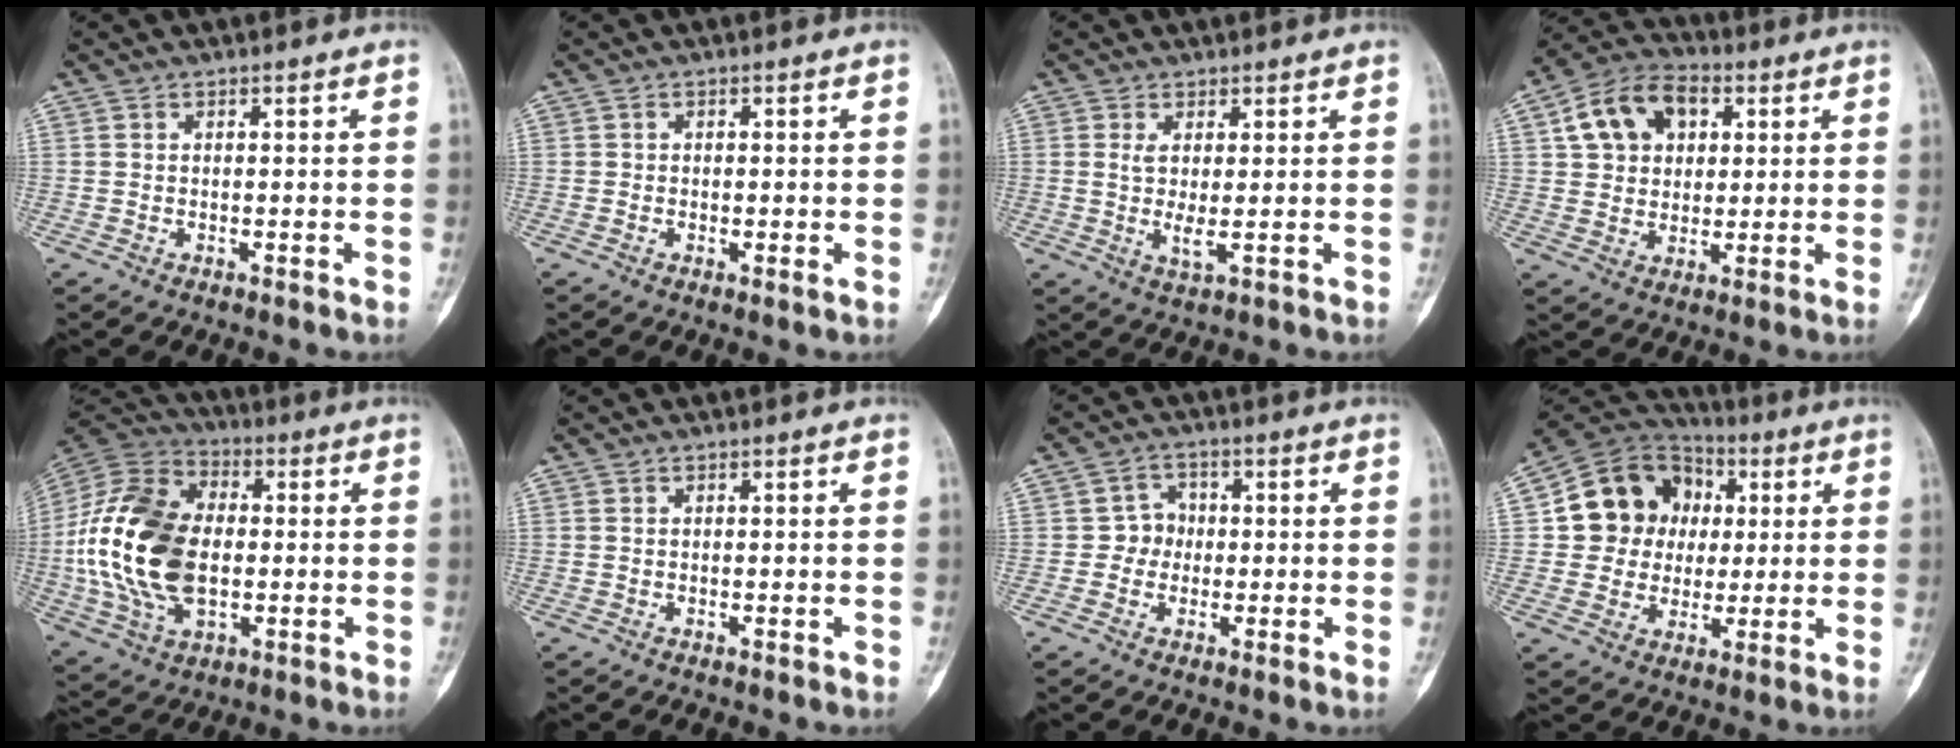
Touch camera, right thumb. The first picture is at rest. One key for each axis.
{"total": 0.9, "fx": -0.2, "fy": 0.4, "fz": 0.8, "tx": -0.013, "ty": -0.001, "tz": -0.006}
{"total": 3.5, "fx": 0.3, "fy": 0.8, "fz": 3.4, "tx": -0.078, "ty": -0.012, "tz": 0.008}
{"total": 12.3, "fx": 3.9, "fy": 8.9, "fz": 7.4, "tx": -0.102, "ty": 0.008, "tz": 0.061}
{"total": 22.9, "fx": -1.0, "fy": 14.4, "fz": 17.8, "tx": -0.353, "ty": 0.004, "tz": -0.016}
{"total": 0.0}
{"total": 3.7, "fx": -0.3, "fy": 3.5, "fz": 1.3, "tx": 0.007, "ty": 0.012, "tz": -0.016}
{"total": 14.8, "fx": 2.3, "fy": 13.3, "fz": 6.2, "tx": -0.067, "ty": 0.015, "tz": 0.037}